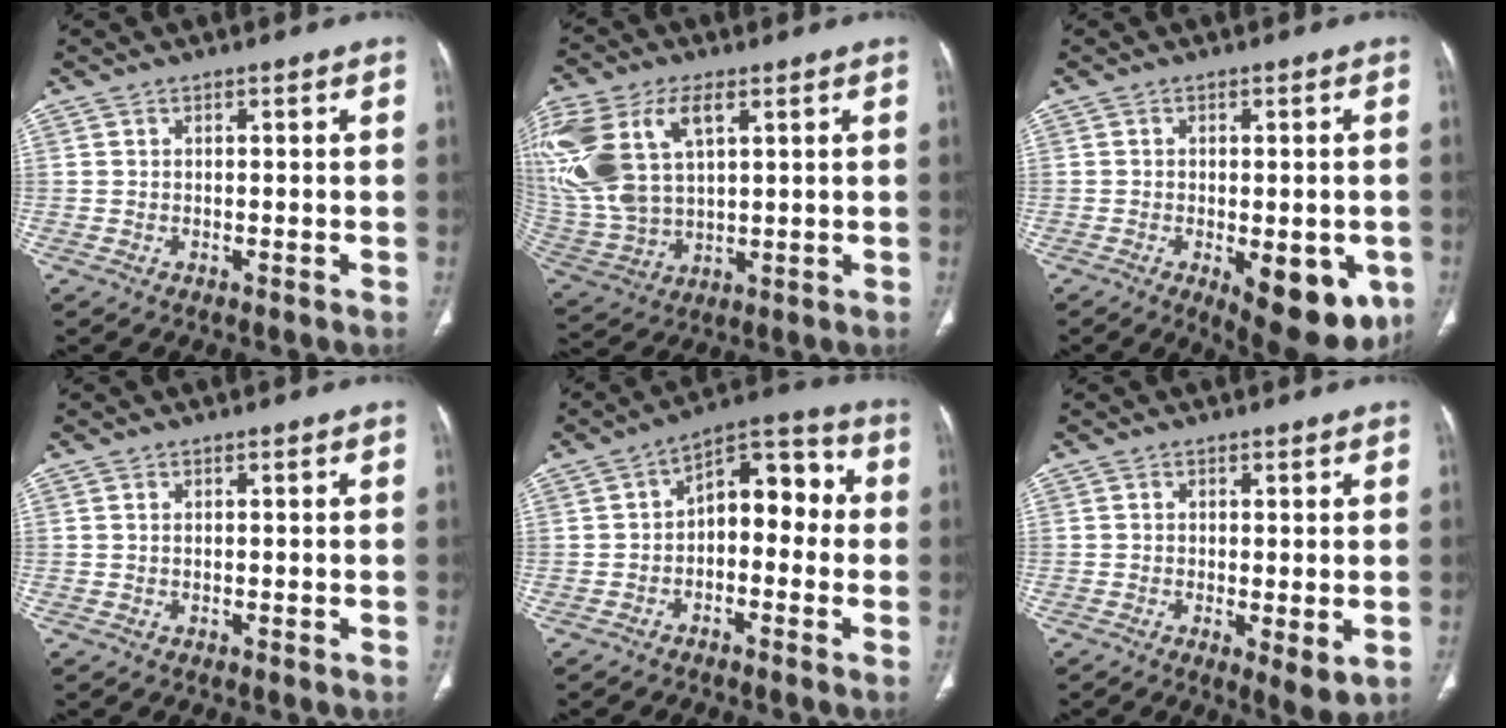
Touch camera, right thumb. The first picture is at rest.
{"total": 22.3, "force": [7.6, 12.8, 16.7], "torque": [-0.400, 0.002, 0.151]}
{"total": 13.0, "force": [-4.5, 5.8, 10.7], "torque": [-0.120, -0.009, -0.045]}
{"total": 0.0}
{"total": 10.6, "force": [-0.3, 6.3, 8.5], "torque": [-0.081, 0.046, -0.020]}
{"total": 4.4, "force": [-0.8, 1.4, 4.1], "torque": [-0.069, -0.017, -0.013]}